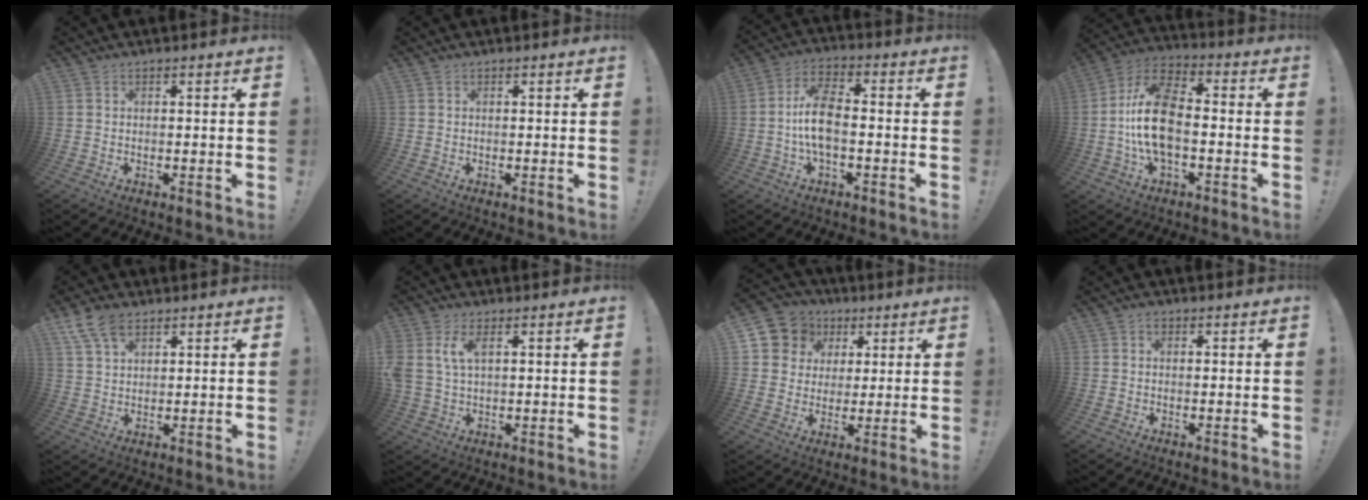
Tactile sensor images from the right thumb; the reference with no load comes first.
{"total": 0.0}
{"total": 10.6, "force": [-2.2, 4.8, 9.2], "torque": [-0.183, 0.010, -0.040]}
{"total": 16.1, "force": [-2.6, 8.6, 13.4], "torque": [-0.253, 0.016, -0.046]}
{"total": 8.5, "force": [5.2, 4.7, 4.7], "torque": [-0.083, -0.013, 0.102]}
{"total": 6.2, "force": [2.5, 3.1, 4.8], "torque": [-0.103, -0.004, 0.045]}
{"total": 9.9, "force": [3.4, 9.0, 2.4], "torque": [-0.032, -0.016, 0.070]}
{"total": 0.8, "force": [0.1, 0.6, 0.4], "torque": [-0.009, 0.004, 0.002]}